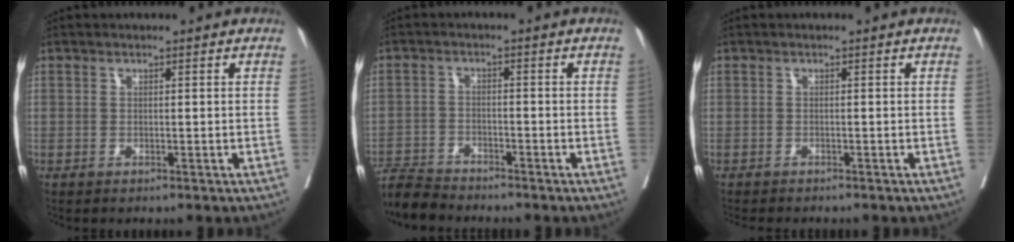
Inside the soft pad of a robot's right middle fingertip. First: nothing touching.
{"total": 4.6, "force": [-4.6, 0.0, 0.2], "torque": [-0.001, -0.018, -0.088]}
{"total": 3.9, "force": [-3.5, 0.6, 1.6], "torque": [-0.025, -0.009, -0.050]}